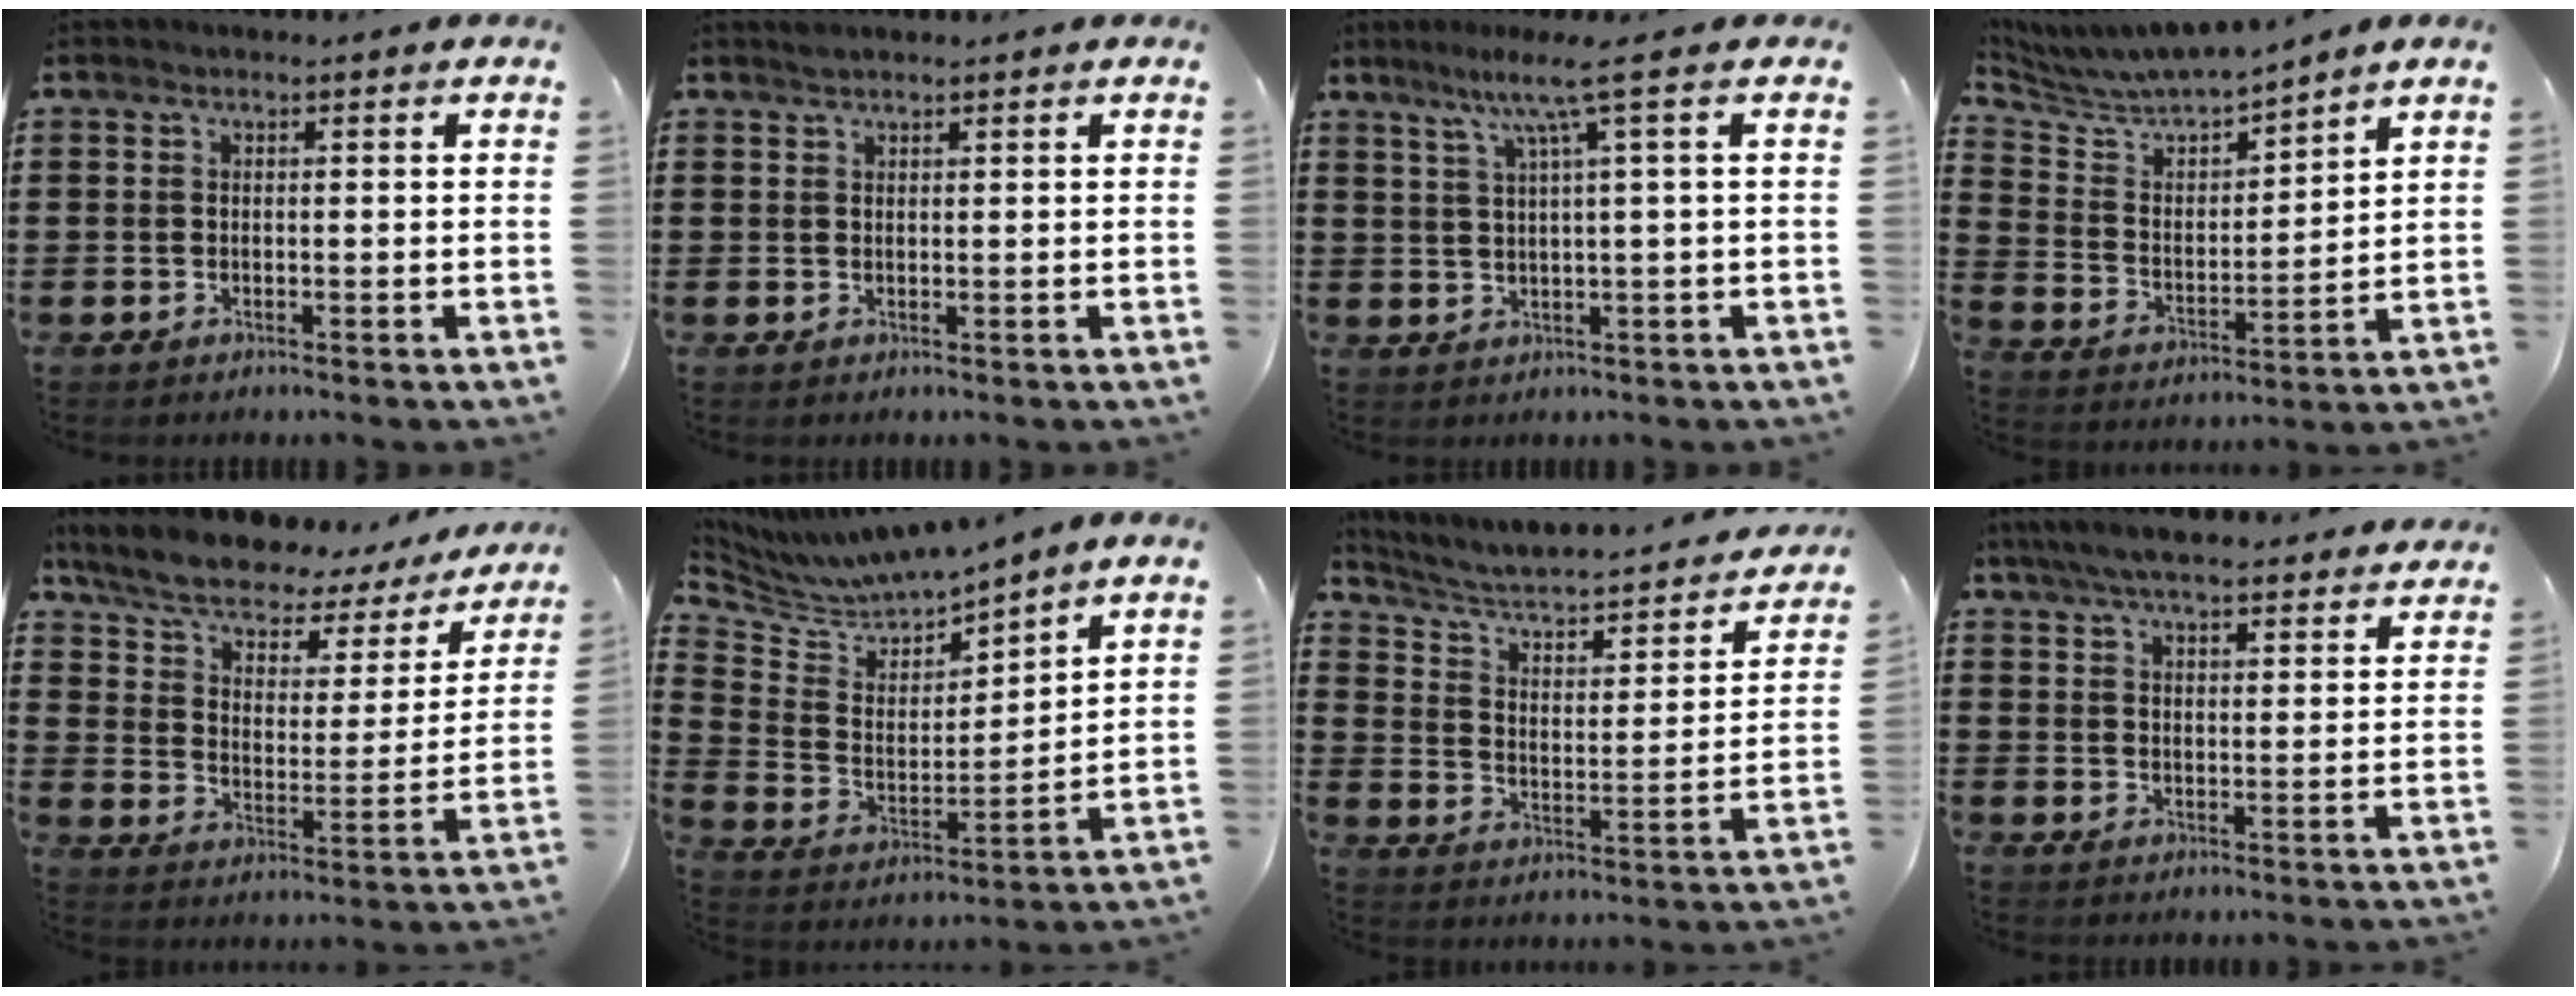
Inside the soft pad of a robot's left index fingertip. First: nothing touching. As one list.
[{"total": 0.9, "force": [0.9, 0.0, 0.3], "torque": [-0.007, -0.001, 0.017]}, {"total": 6.6, "force": [2.9, -0.5, 6.0], "torque": [-0.123, 0.002, 0.045]}, {"total": 5.6, "force": [5.5, 0.6, 0.8], "torque": [-0.048, -0.047, 0.091]}, {"total": 6.7, "force": [5.2, 2.4, 3.4], "torque": [-0.089, -0.036, 0.085]}, {"total": 5.4, "force": [5.3, 0.7, -0.2], "torque": [-0.037, -0.049, 0.087]}, {"total": 3.6, "force": [2.9, 1.2, 1.8], "torque": [-0.054, -0.031, 0.036]}, {"total": 6.2, "force": [5.8, 0.7, 2.0], "torque": [-0.057, -0.016, 0.107]}]